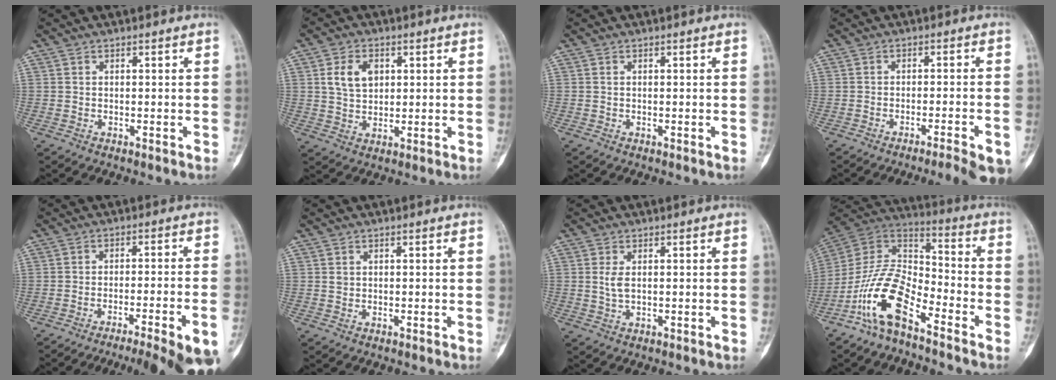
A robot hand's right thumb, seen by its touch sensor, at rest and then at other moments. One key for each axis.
{"total": 6.7, "fx": 2.0, "fy": 4.7, "fz": 4.4, "tx": -0.066, "ty": -0.005, "tz": 0.037}
{"total": 0.0}
{"total": 10.0, "fx": -7.3, "fy": 1.0, "fz": 6.9, "tx": -0.082, "ty": 0.025, "tz": -0.098}
{"total": 18.9, "fx": -13.4, "fy": 2.0, "fz": 13.1, "tx": -0.146, "ty": 0.031, "tz": -0.183}
{"total": 0.5, "fx": 0.0, "fy": 0.5, "fz": 0.2, "tx": 0.006, "ty": 0.002, "tz": 0.001}
{"total": 2.3, "fx": 0.3, "fy": 1.2, "fz": 2.0, "tx": -0.042, "ty": -0.001, "tz": 0.007}
{"total": 13.9, "fx": -8.4, "fy": 5.6, "fz": 9.5, "tx": -0.173, "ty": 0.084, "tz": -0.169}